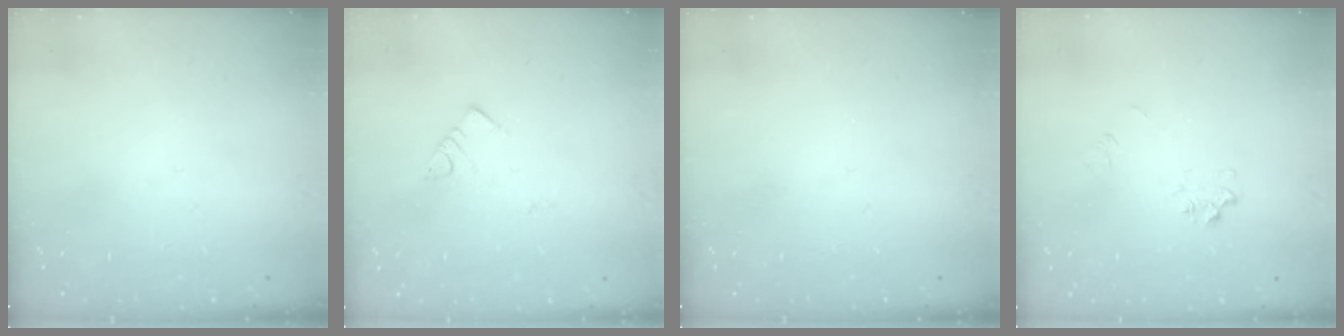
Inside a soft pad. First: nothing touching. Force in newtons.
{"total": 2.7, "press": 2.7, "slide": 0.3}
{"total": 0.0}
{"total": 4.6, "press": 4.5, "slide": 0.6}